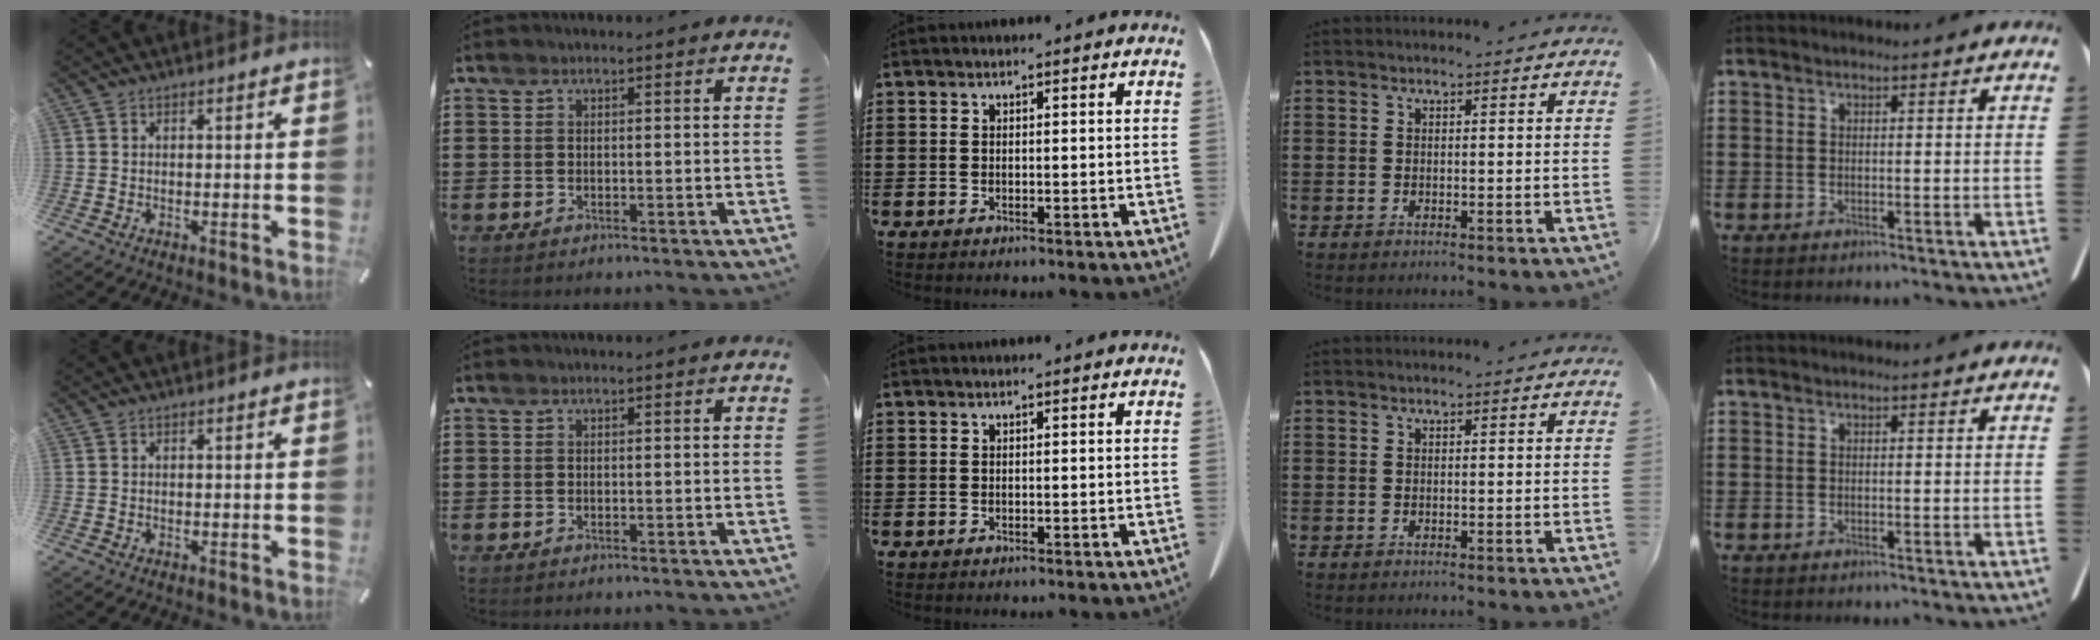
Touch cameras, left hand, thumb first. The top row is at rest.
{}